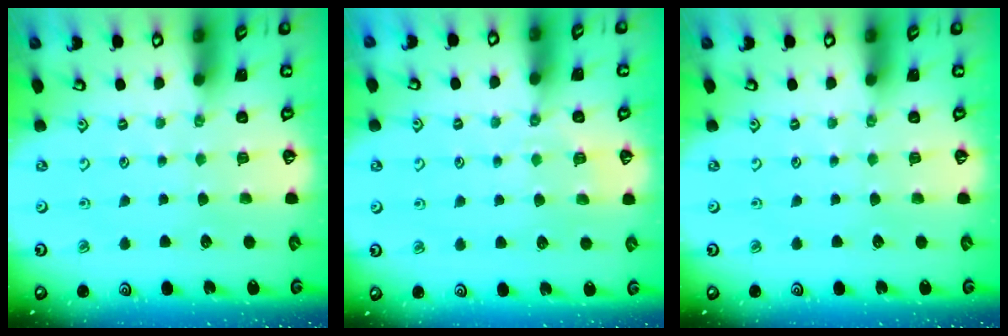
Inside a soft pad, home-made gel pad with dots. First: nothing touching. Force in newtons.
{"total": 3.0, "press": 2.9, "slide": 0.7}
{"total": 0.0}